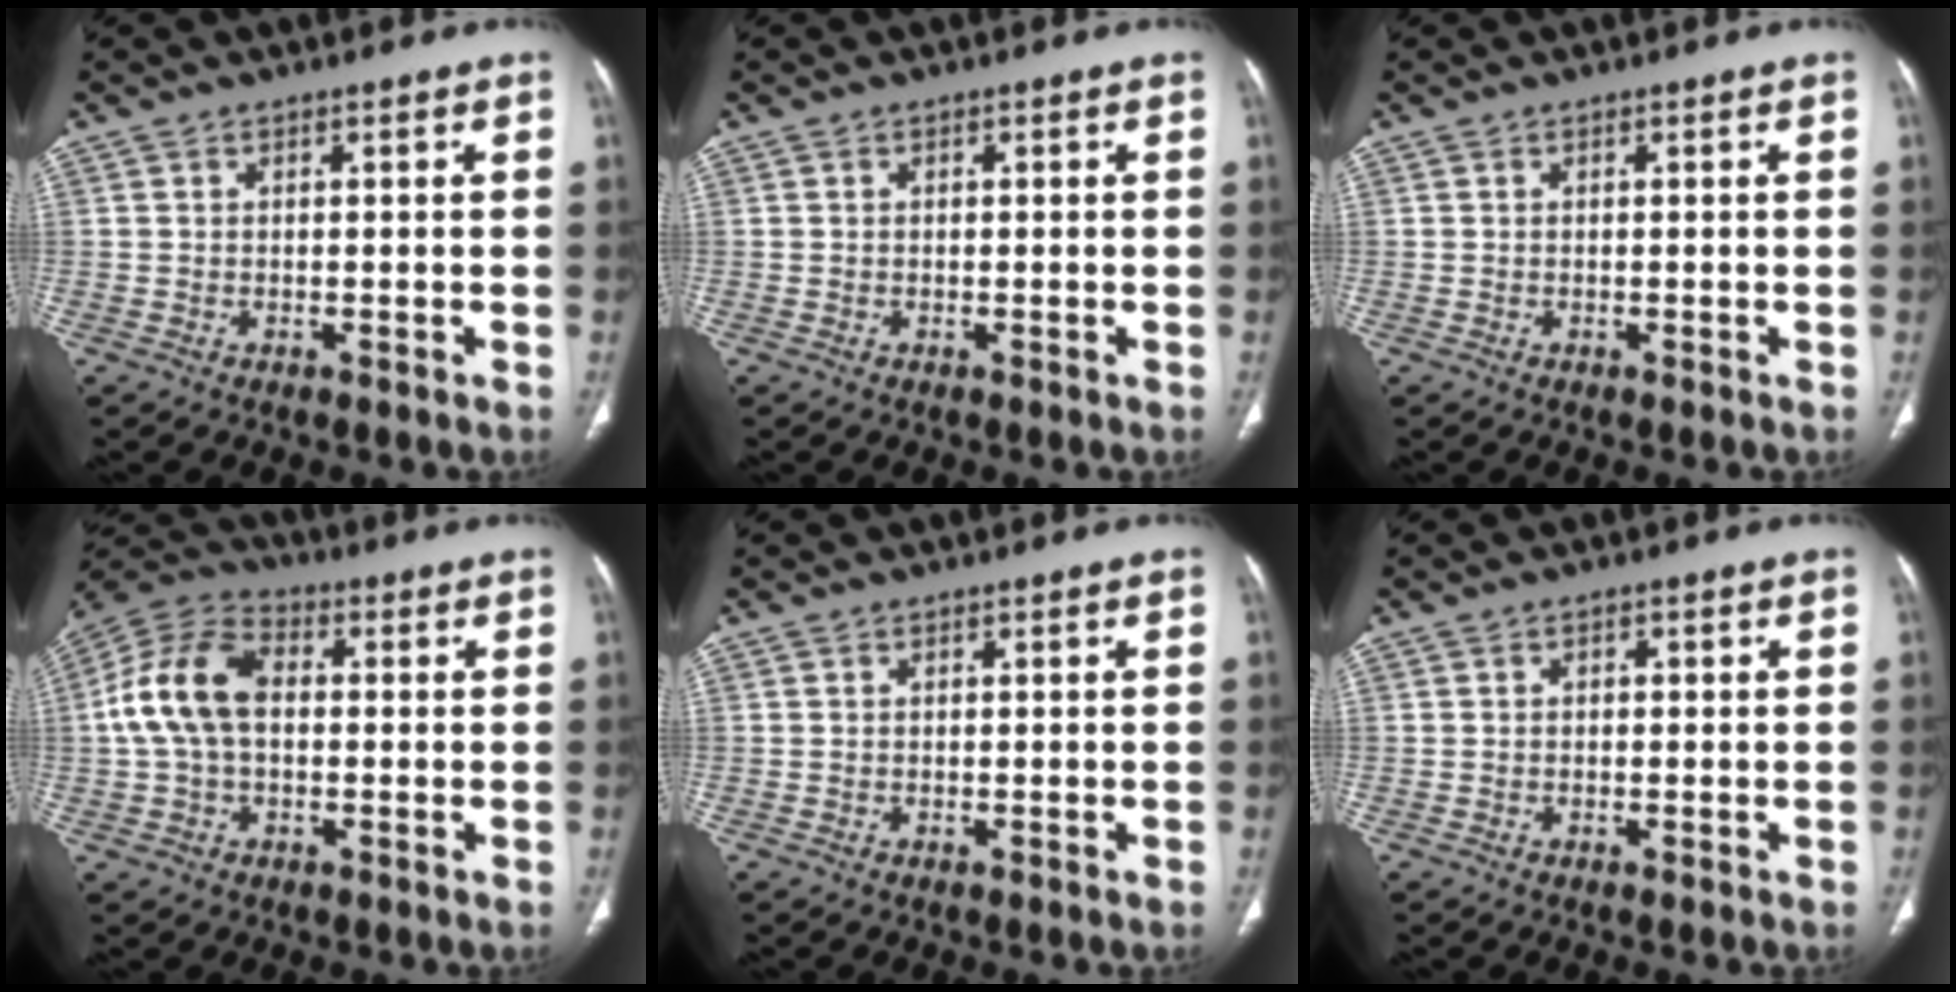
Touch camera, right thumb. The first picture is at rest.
{"total": 0.0}
{"total": 0.0}
{"total": 12.9, "force": [0.7, 8.4, 9.8], "torque": [-0.194, 0.032, 0.002]}
{"total": 0.0}
{"total": 0.9, "force": [0.1, 0.7, 0.6], "torque": [-0.008, 0.004, -0.001]}